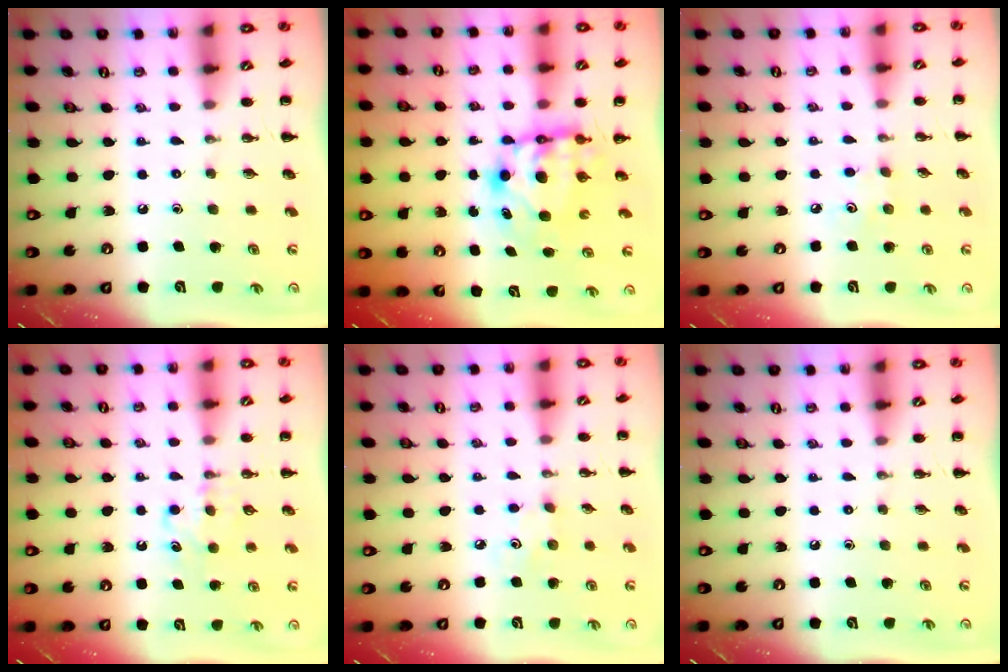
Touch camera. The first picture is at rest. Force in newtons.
{"total": 7.1, "press": 6.9, "slide": 1.7}
{"total": 3.7, "press": 3.6, "slide": 0.9}
{"total": 6.7, "press": 6.5, "slide": 1.7}
{"total": 2.9, "press": 2.8, "slide": 0.8}
{"total": 0.0}